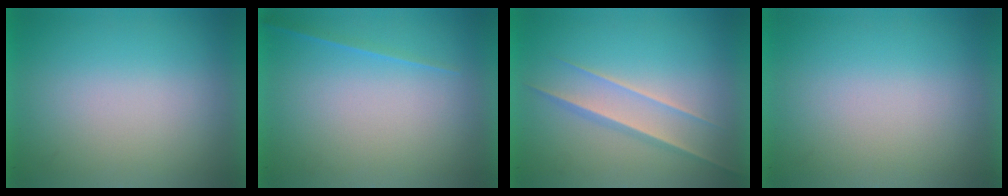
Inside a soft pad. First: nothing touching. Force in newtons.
{"total": 1.1}
{"total": 1.5}
{"total": 0.0}